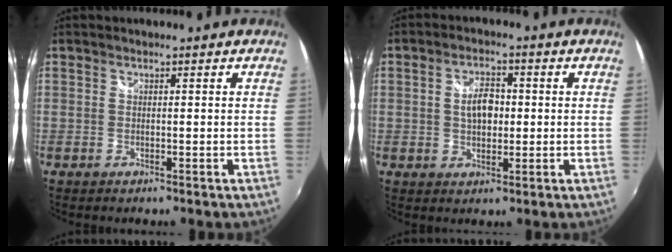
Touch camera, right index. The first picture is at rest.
{"total": 5.5, "force": [0.3, 3.3, 4.4], "torque": [-0.078, 0.008, 0.007]}